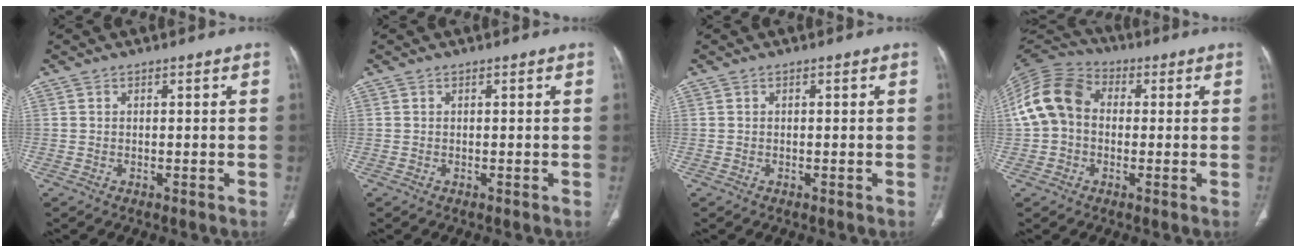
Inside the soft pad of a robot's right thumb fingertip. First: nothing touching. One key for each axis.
{"total": 0.0}
{"total": 0.0}
{"total": 12.8, "fx": 0.7, "fy": 10.0, "fz": 8.0, "tx": -0.156, "ty": 0.037, "tz": 0.001}